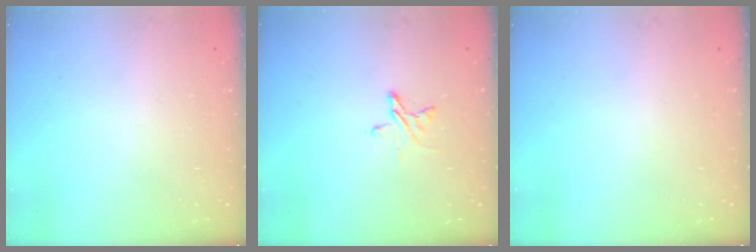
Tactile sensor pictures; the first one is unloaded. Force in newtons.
{"total": 4.4, "press": 4.4, "slide": 0.4}
{"total": 0.0}